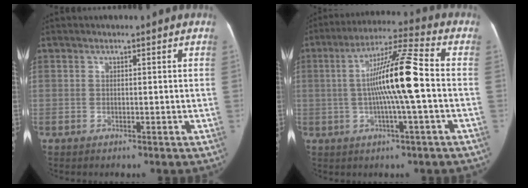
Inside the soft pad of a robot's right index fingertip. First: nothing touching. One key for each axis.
{"total": 12.4, "fx": -0.7, "fy": -0.3, "fz": 12.3, "tx": -0.225, "ty": 0.014, "tz": -0.020}